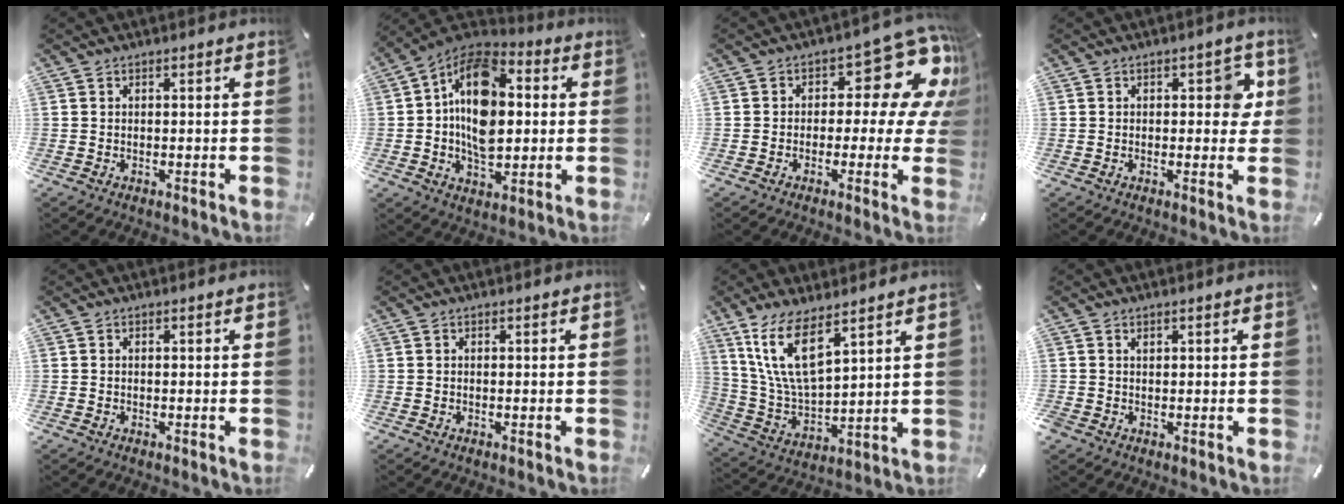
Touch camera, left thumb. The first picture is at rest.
{"total": 16.4, "force": [0.8, 11.1, 12.0], "torque": [-0.220, 0.003, 0.012]}
{"total": 15.1, "force": [5.9, 8.0, 11.3], "torque": [-0.135, -0.043, 0.093]}
{"total": 5.3, "force": [1.2, 3.0, 4.2], "torque": [-0.047, -0.002, 0.010]}
{"total": 0.0}
{"total": 0.0}
{"total": 11.2, "force": [7.3, 3.7, 7.6], "torque": [-0.186, -0.027, 0.132]}
{"total": 1.0, "force": [0.1, 1.0, 0.2], "torque": [-0.005, 0.005, 0.000]}